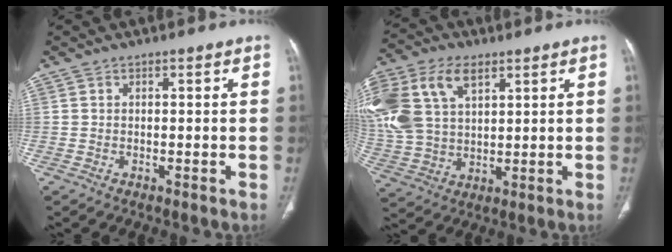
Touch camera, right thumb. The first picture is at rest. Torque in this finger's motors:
{"motor_torque": [0.36, 3.12, 1.45, 0.46, 0.27]}